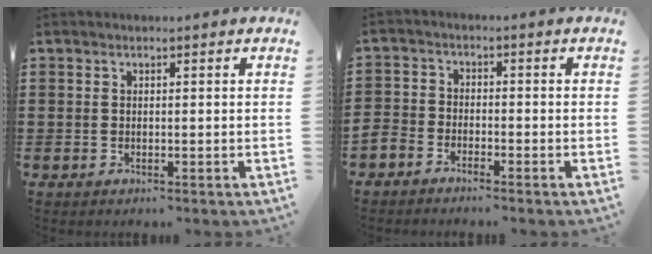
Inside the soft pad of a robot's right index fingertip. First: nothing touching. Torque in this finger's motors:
{"motor_torque": [1.09, 1.05, 0.25, 0.06]}